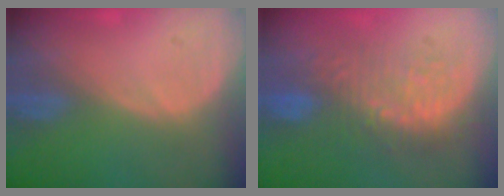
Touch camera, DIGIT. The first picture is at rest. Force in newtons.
{"total": 9.8, "press": 8.8, "slide": 4.2}